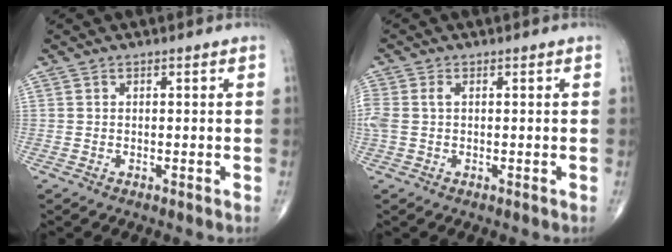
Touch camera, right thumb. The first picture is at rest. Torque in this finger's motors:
{"motor_torque": [0.12, 0.05, 0.49, 0.10, 0.12]}